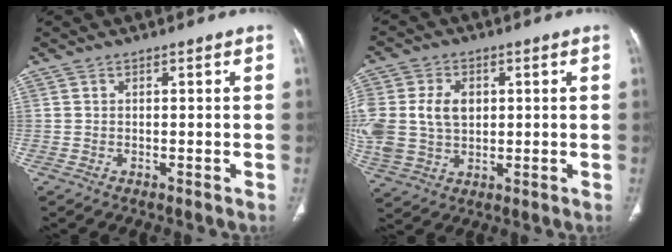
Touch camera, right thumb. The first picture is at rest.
{"total": 17.2, "force": [2.8, 12.8, 11.1], "torque": [-0.257, 0.004, 0.070]}